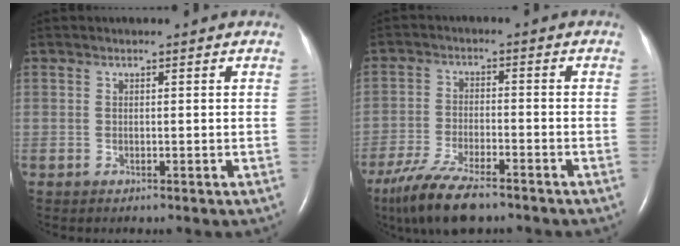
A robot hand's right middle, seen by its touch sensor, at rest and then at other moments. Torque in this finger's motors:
{"motor_torque": [0.99, -1.00, 0.33, 0.06]}